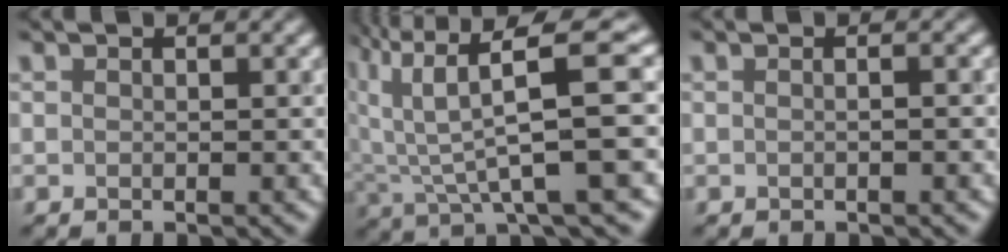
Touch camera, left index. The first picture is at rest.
{"total": 9.3, "force": [3.8, 1.6, 8.3], "torque": [-0.145, 0.019, 0.076]}
{"total": 2.2, "force": [0.3, 1.3, 1.7], "torque": [0.008, 0.005, -0.025]}